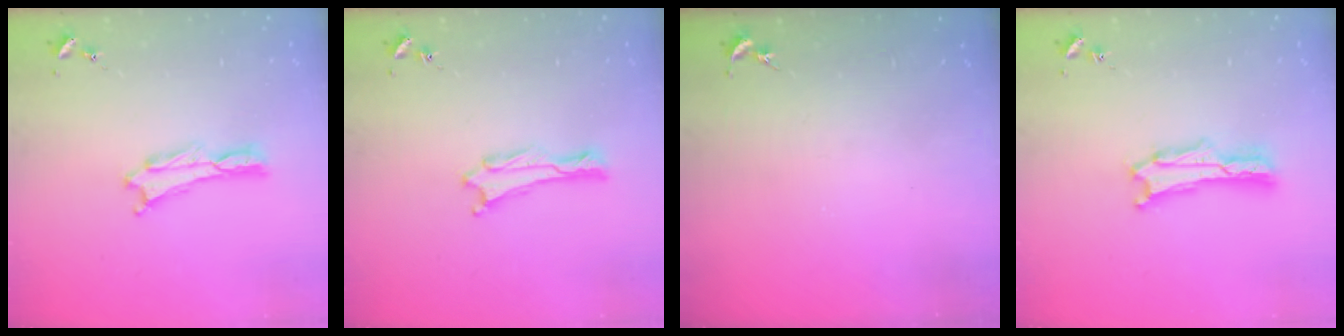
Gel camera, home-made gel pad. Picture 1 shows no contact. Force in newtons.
{"total": 0.6, "press": 0.5, "slide": 0.1}
{"total": 0.0}
{"total": 1.4, "press": 1.3, "slide": 0.2}